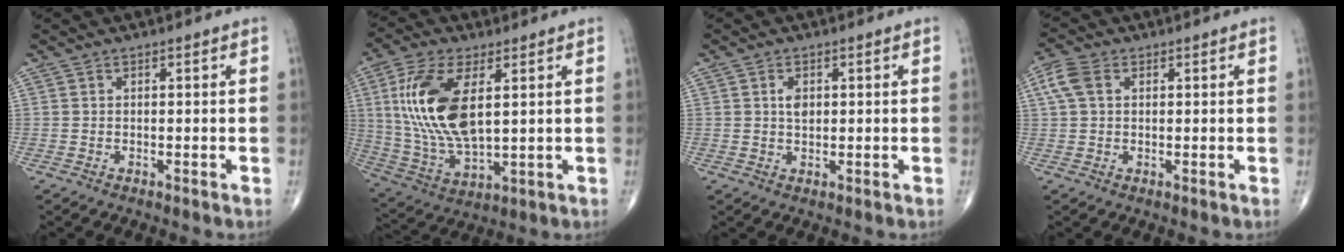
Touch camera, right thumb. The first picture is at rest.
{"total": 17.2, "force": [3.9, 7.9, 14.7], "torque": [-0.307, -0.015, 0.083]}
{"total": 2.4, "force": [0.6, 1.5, 1.8], "torque": [-0.028, -0.002, 0.010]}
{"total": 4.7, "force": [1.4, 3.1, 3.2], "torque": [-0.080, 0.017, 0.027]}